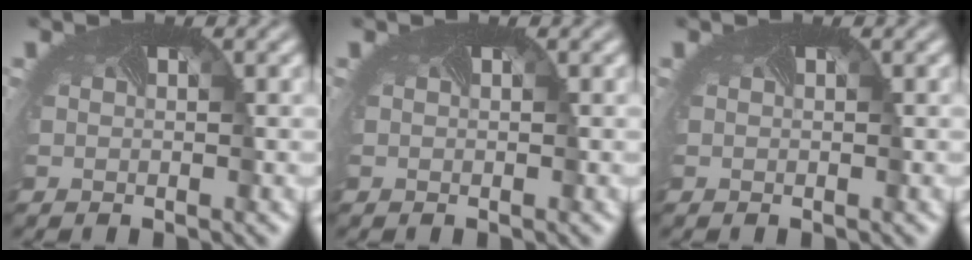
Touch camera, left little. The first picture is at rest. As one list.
[{"total": 0.0}, {"total": 0.0}]